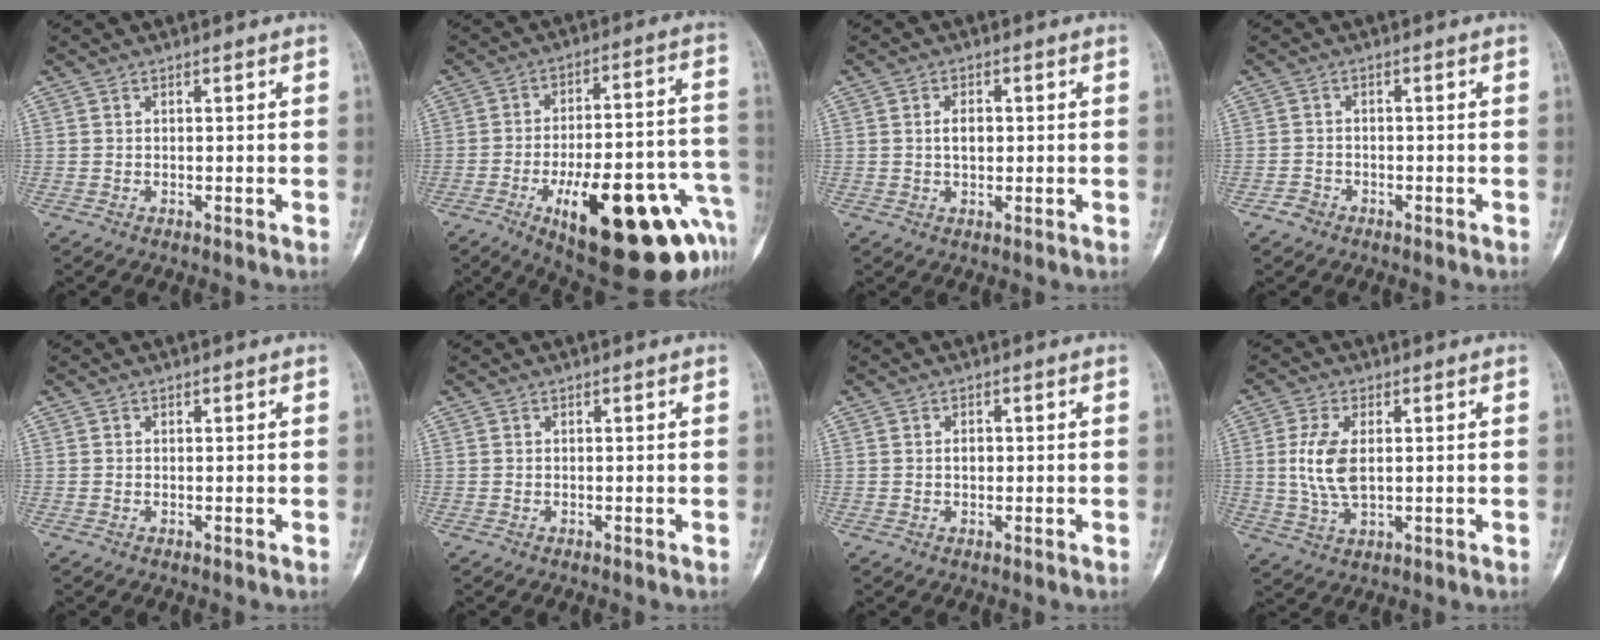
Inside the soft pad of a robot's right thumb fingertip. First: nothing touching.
{"total": 27.4, "force": [-11.6, 9.5, 22.9], "torque": [-0.253, 0.051, -0.152]}
{"total": 3.0, "force": [0.2, 1.8, 2.4], "torque": [-0.034, 0.002, 0.003]}
{"total": 1.8, "force": [-1.3, 1.3, 0.2], "torque": [-0.002, 0.010, -0.025]}
{"total": 0.0}
{"total": 0.0}
{"total": 1.3, "force": [0.0, 0.9, 1.0], "torque": [-0.009, 0.003, 0.000]}
{"total": 8.0, "force": [0.7, 4.2, 6.8], "torque": [-0.148, -0.006, 0.018]}